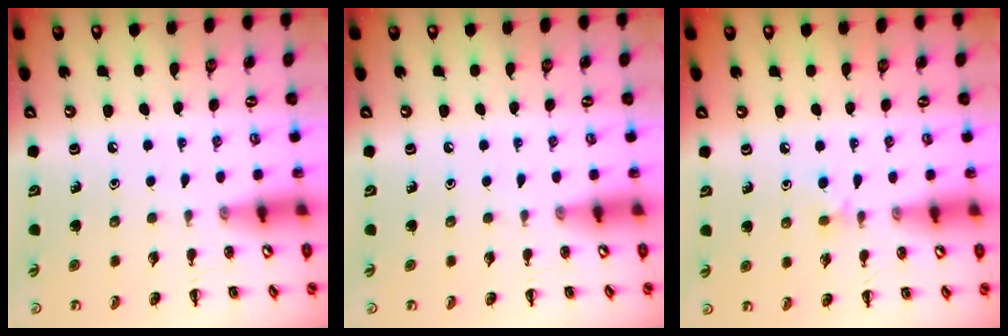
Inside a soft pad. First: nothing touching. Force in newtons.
{"total": 0.0}
{"total": 3.5, "press": 3.2, "slide": 1.5}